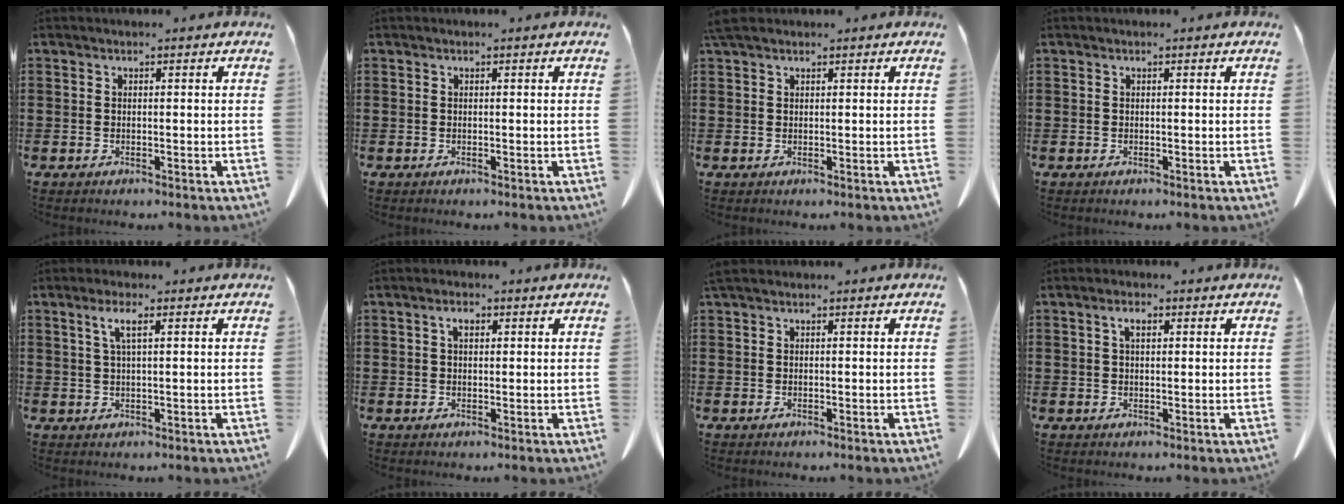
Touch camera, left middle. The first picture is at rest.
{"total": 0.0}
{"total": 1.6, "force": [1.3, 0.4, 0.9], "torque": [-0.022, 0.003, 0.024]}
{"total": 0.0}
{"total": 3.2, "force": [1.3, 0.6, 2.9], "torque": [-0.061, 0.007, 0.019]}
{"total": 2.0, "force": [0.8, 1.0, 1.6], "torque": [-0.028, 0.005, 0.010]}
{"total": 0.6, "force": [0.4, 0.1, 0.4], "torque": [-0.010, 0.002, 0.007]}
{"total": 2.2, "force": [0.8, 0.9, 1.8], "torque": [-0.033, 0.004, 0.012]}